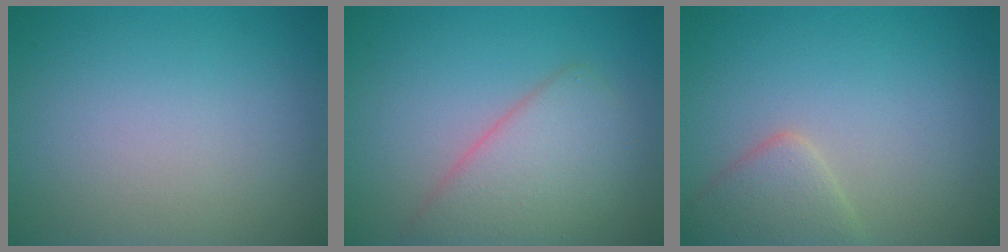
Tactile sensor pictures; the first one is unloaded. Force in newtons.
{"total": 4.6, "press": 4.6, "slide": 0.2}
{"total": 2.9, "press": 2.9, "slide": 0.2}